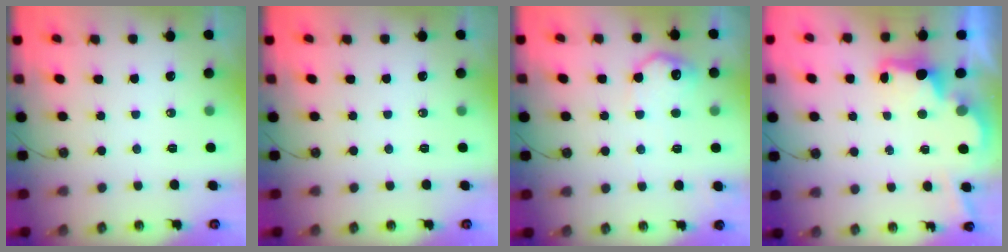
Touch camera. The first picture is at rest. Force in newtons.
{"total": 0.0}
{"total": 11.2, "press": 11.2, "slide": 0.4}
{"total": 2.7, "press": 2.6, "slide": 0.8}